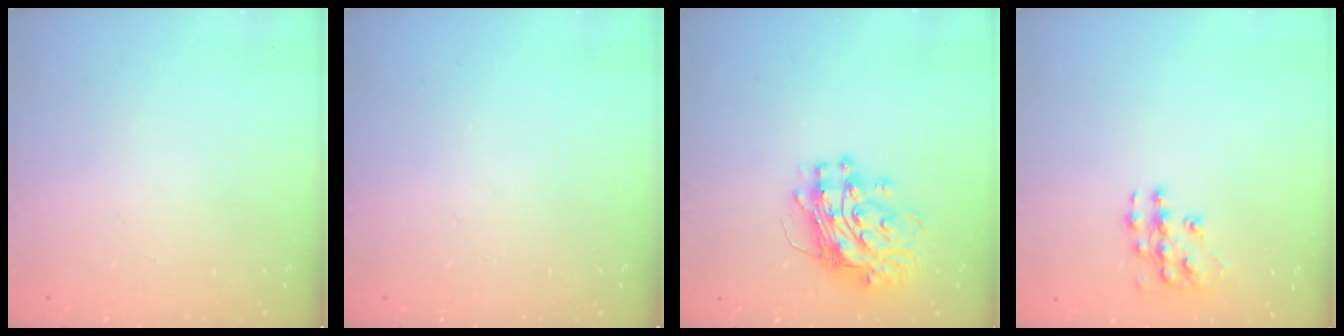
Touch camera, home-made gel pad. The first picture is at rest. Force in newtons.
{"total": 0.0}
{"total": 13.1, "press": 13.1, "slide": 1.3}
{"total": 10.0, "press": 10.0, "slide": 0.7}